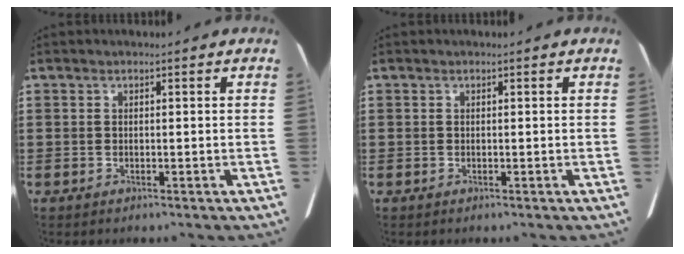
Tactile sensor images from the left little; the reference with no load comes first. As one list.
[{"total": 0.0}]